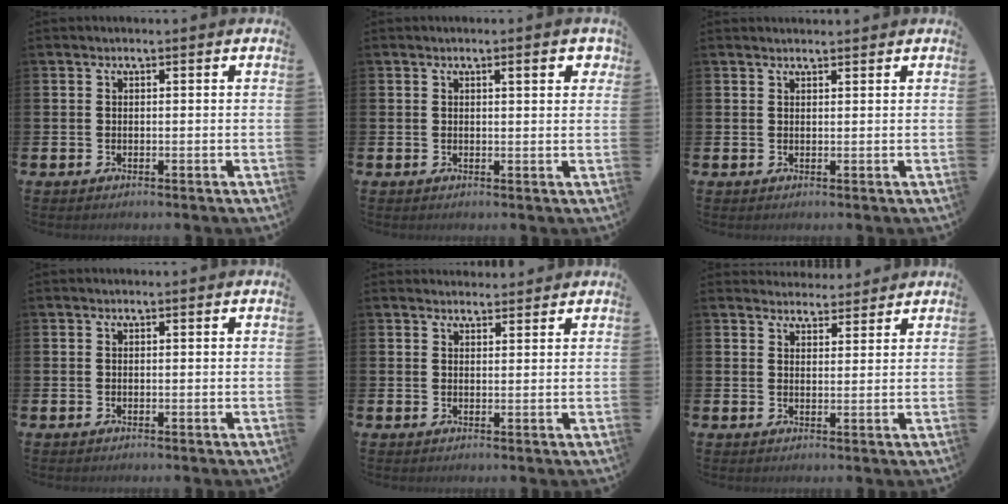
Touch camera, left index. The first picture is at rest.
{"total": 2.5, "force": [1.1, 0.6, 2.2], "torque": [-0.026, 0.000, 0.013]}
{"total": 1.0, "force": [1.0, 0.1, 0.2], "torque": [0.008, -0.003, 0.016]}
{"total": 0.0}
{"total": 2.1, "force": [2.1, 0.5, -0.1], "torque": [0.010, -0.009, 0.036]}
{"total": 3.5, "force": [3.4, 0.9, -0.3], "torque": [0.010, -0.019, 0.061]}